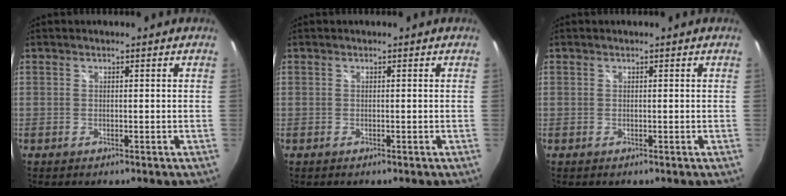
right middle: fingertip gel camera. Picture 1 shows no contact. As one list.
[{"total": 0.0}, {"total": 0.0}]